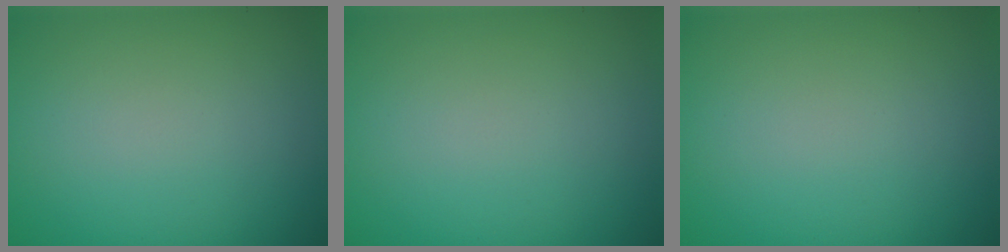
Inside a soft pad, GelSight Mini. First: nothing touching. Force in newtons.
{"total": 0.0}
{"total": 0.0}